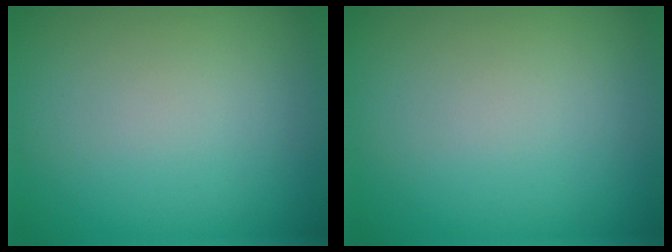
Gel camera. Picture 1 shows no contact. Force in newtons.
{"total": 0.0}